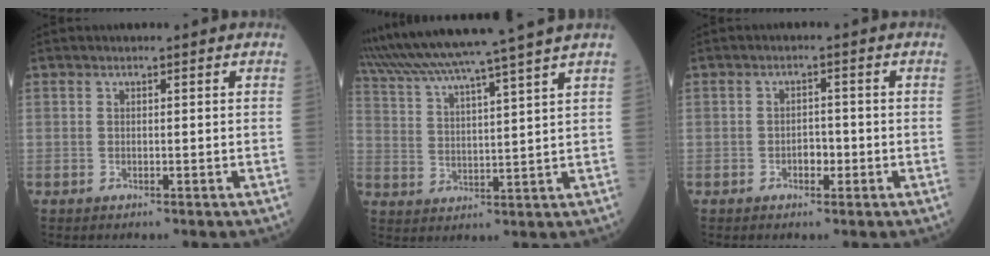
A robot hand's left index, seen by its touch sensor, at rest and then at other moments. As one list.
[{"total": 17.8, "force": [15.3, -2.6, 8.7], "torque": [-0.165, -0.010, 0.243]}, {"total": 2.2, "force": [-1.0, 1.3, 1.6], "torque": [-0.022, 0.006, -0.015]}]